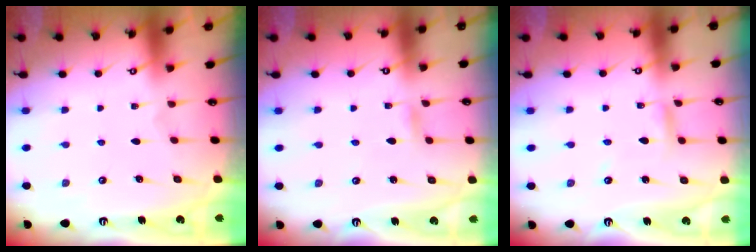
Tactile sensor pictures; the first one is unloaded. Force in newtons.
{"total": 2.8, "press": 2.7, "slide": 0.3}
{"total": 3.2, "press": 3.2, "slide": 0.2}